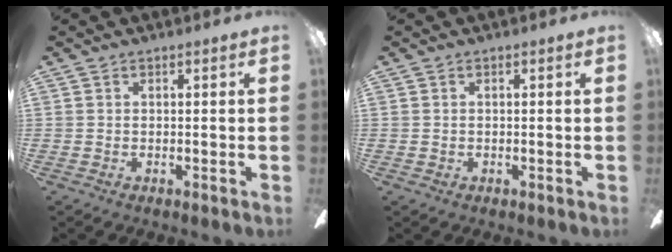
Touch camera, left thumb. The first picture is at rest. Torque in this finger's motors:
{"motor_torque": [-0.24, -0.33, -0.03, -0.01, 0.02]}